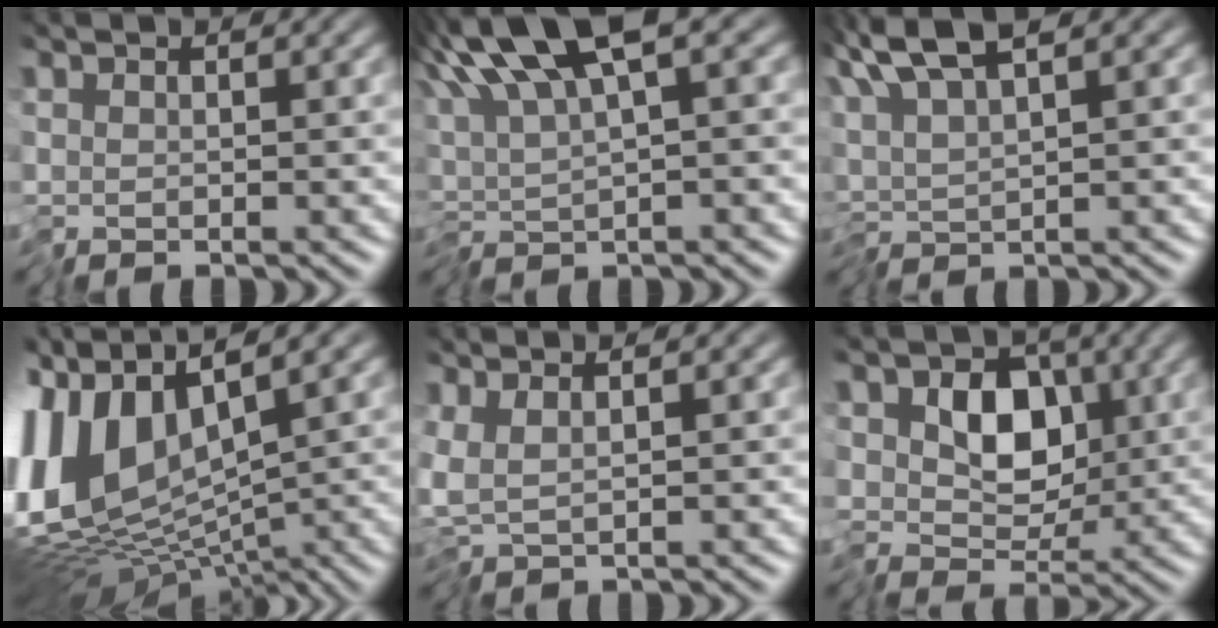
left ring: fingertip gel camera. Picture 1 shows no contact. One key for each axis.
{"total": 9.1, "fx": 3.4, "fy": 2.5, "fz": 8.1, "tx": -0.151, "ty": 0.018, "tz": 0.052}
{"total": 3.7, "fx": 1.4, "fy": 0.6, "fz": 3.3, "tx": -0.056, "ty": 0.014, "tz": 0.016}
{"total": 12.7, "fx": -0.5, "fy": 6.8, "fz": 10.7, "tx": -0.235, "ty": 0.013, "tz": -0.003}
{"total": 1.9, "fx": 0.7, "fy": 0.3, "fz": 1.8, "tx": -0.042, "ty": 0.000, "tz": 0.013}
{"total": 5.5, "fx": -0.1, "fy": 4.0, "fz": 3.7, "tx": -0.057, "ty": -0.005, "tz": -0.014}